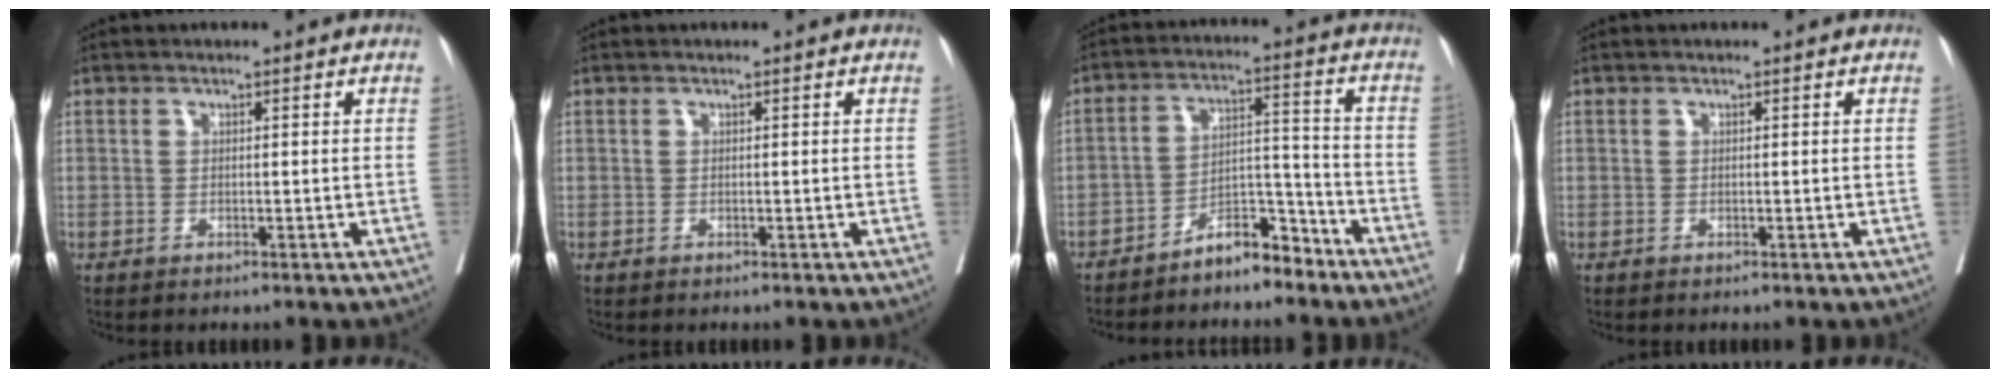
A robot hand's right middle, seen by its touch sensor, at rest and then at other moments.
{"total": 0.0}
{"total": 6.8, "force": [-5.8, 2.1, 2.9], "torque": [-0.044, 0.024, -0.102]}
{"total": 0.0}